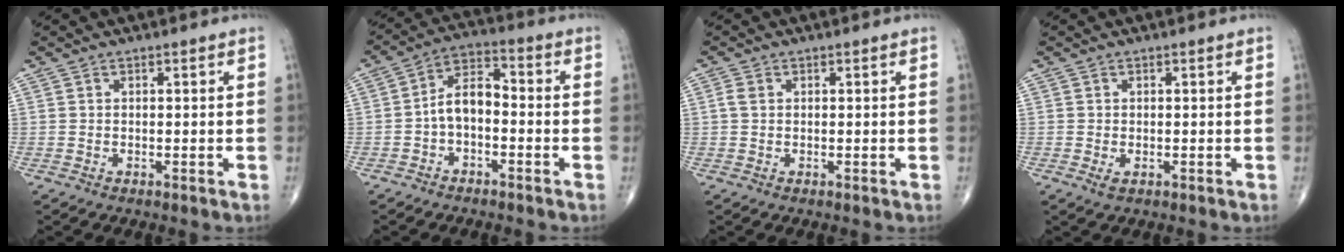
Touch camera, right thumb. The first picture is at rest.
{"total": 6.9, "force": [-1.7, 3.9, 5.4], "torque": [-0.090, 0.037, -0.043]}
{"total": 1.4, "force": [0.3, 1.0, 0.9], "torque": [-0.021, 0.005, 0.006]}
{"total": 1.2, "force": [-0.3, 0.7, 1.0], "torque": [-0.018, -0.001, -0.002]}